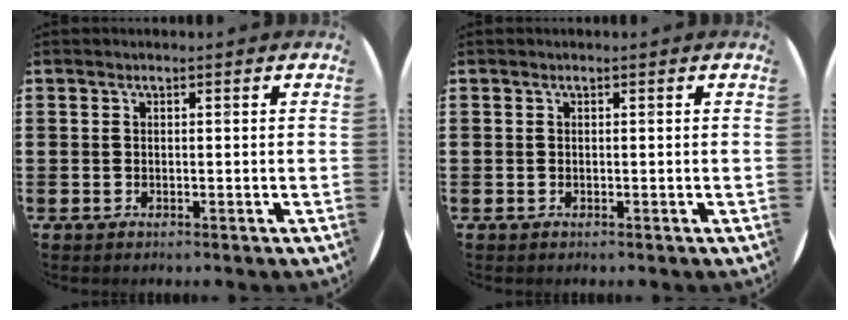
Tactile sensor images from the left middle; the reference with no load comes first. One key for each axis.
{"total": 0.0}